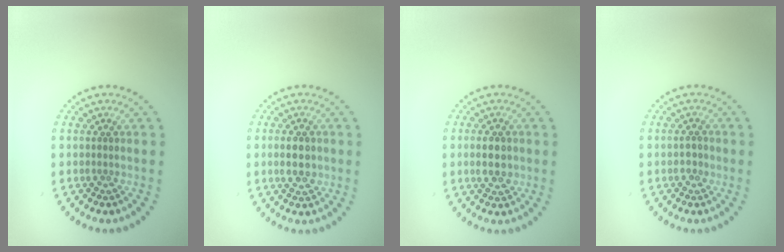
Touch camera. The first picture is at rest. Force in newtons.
{"total": 2.6, "press": 2.6, "slide": 0.1}
{"total": 2.6, "press": 2.6, "slide": 0.1}
{"total": 1.0, "press": 1.0, "slide": 0.3}